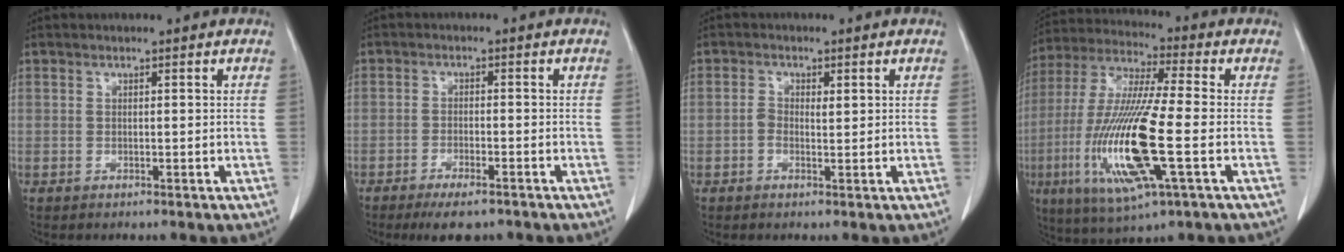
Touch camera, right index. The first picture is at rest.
{"total": 5.2, "force": [-3.8, 1.6, 3.2], "torque": [-0.050, -0.005, -0.059]}
{"total": 2.1, "force": [0.2, 1.2, 1.8], "torque": [-0.034, 0.006, 0.003]}
{"total": 18.3, "force": [-4.2, 1.8, 17.7], "torque": [-0.375, -0.019, -0.076]}